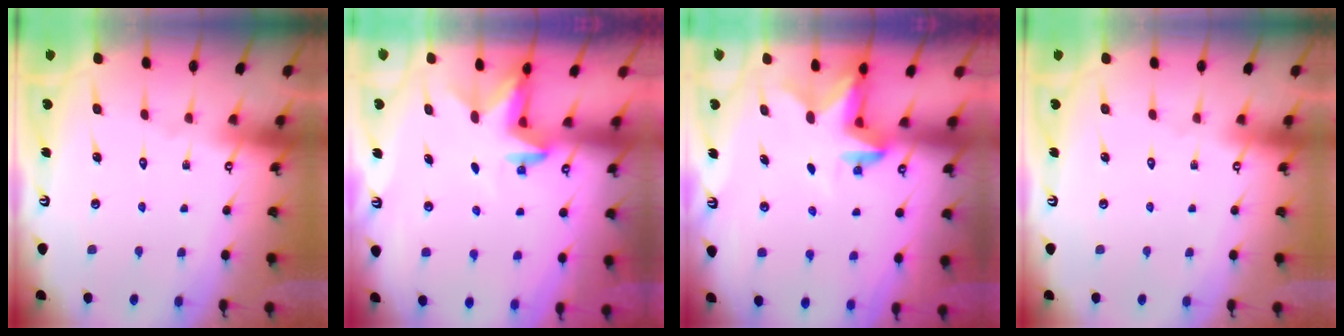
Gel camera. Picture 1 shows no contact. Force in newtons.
{"total": 2.8, "press": 2.7, "slide": 0.7}
{"total": 2.7, "press": 2.7, "slide": 0.5}
{"total": 0.0}